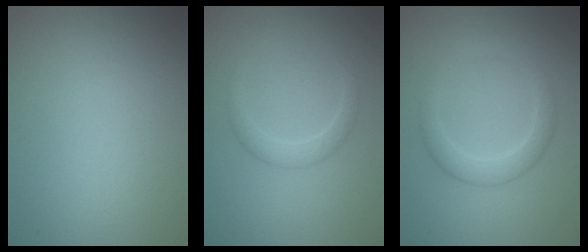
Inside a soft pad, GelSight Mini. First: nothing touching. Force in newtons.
{"total": 1.6, "press": 1.6, "slide": 0.1}
{"total": 2.6, "press": 2.6, "slide": 0.2}